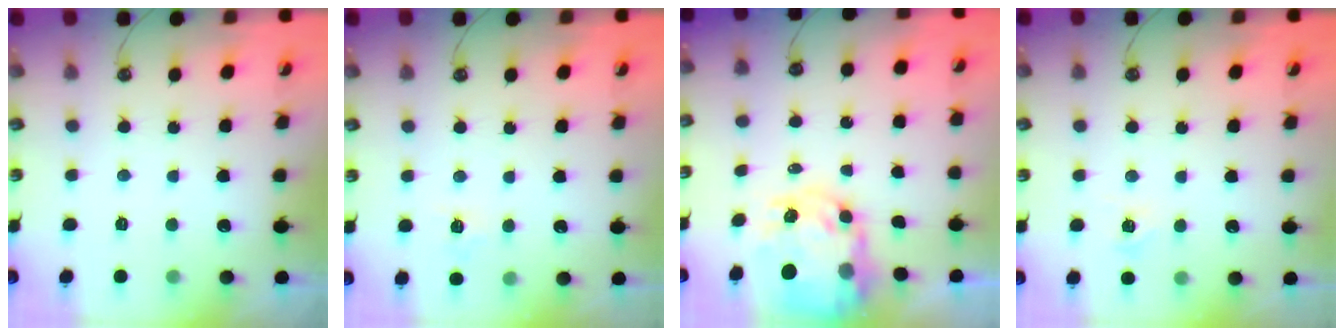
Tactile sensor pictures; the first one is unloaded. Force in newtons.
{"total": 5.6, "press": 5.6, "slide": 0.6}
{"total": 10.0, "press": 10.0, "slide": 0.7}
{"total": 5.4, "press": 5.3, "slide": 0.6}